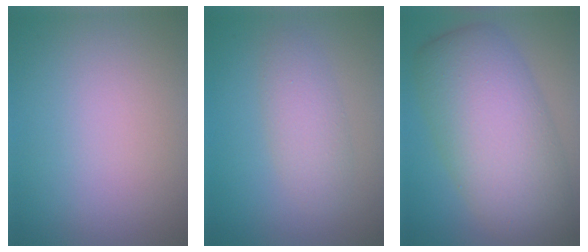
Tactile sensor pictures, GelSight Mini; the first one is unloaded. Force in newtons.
{"total": 2.6, "press": 2.6, "slide": 0.1}
{"total": 10.0, "press": 10.0, "slide": 0.5}